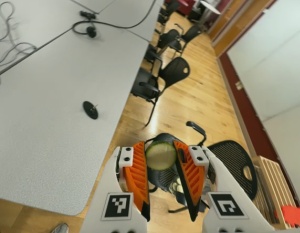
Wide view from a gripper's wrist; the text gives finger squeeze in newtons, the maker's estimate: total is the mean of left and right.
{"total": 9.2, "left": 9.4, "right": 9.0}